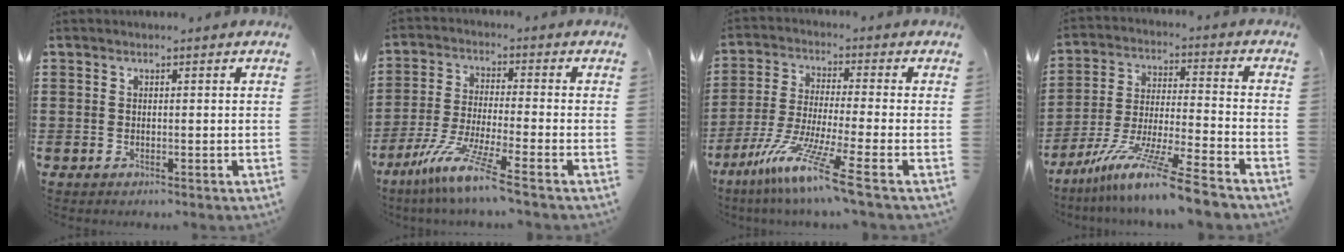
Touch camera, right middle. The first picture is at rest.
{"total": 8.7, "force": [-6.5, -0.3, 5.8], "torque": [-0.128, -0.020, -0.128]}
{"total": 10.1, "force": [-7.0, -0.8, 7.3], "torque": [-0.160, -0.020, -0.143]}
{"total": 12.1, "force": [-10.0, -0.7, 6.7], "torque": [-0.125, 0.004, -0.195]}